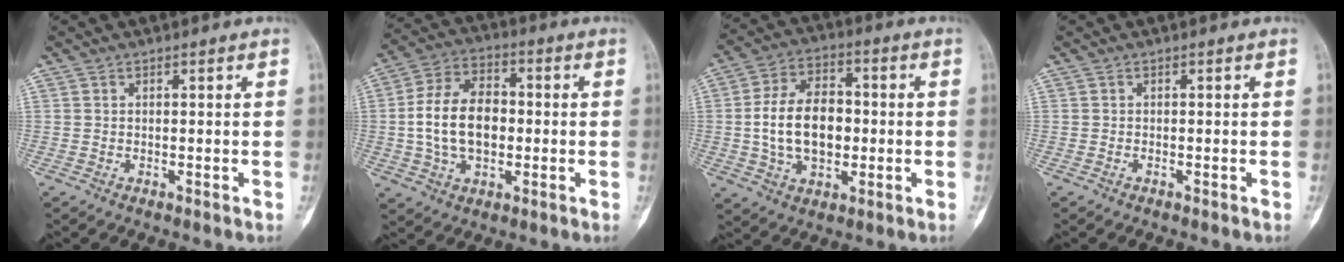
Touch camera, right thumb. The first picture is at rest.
{"total": 13.9, "force": [-0.6, 9.0, 10.6], "torque": [-0.183, 0.022, -0.011]}
{"total": 14.1, "force": [-0.6, 9.2, 10.7], "torque": [-0.173, 0.019, -0.009]}
{"total": 0.0}